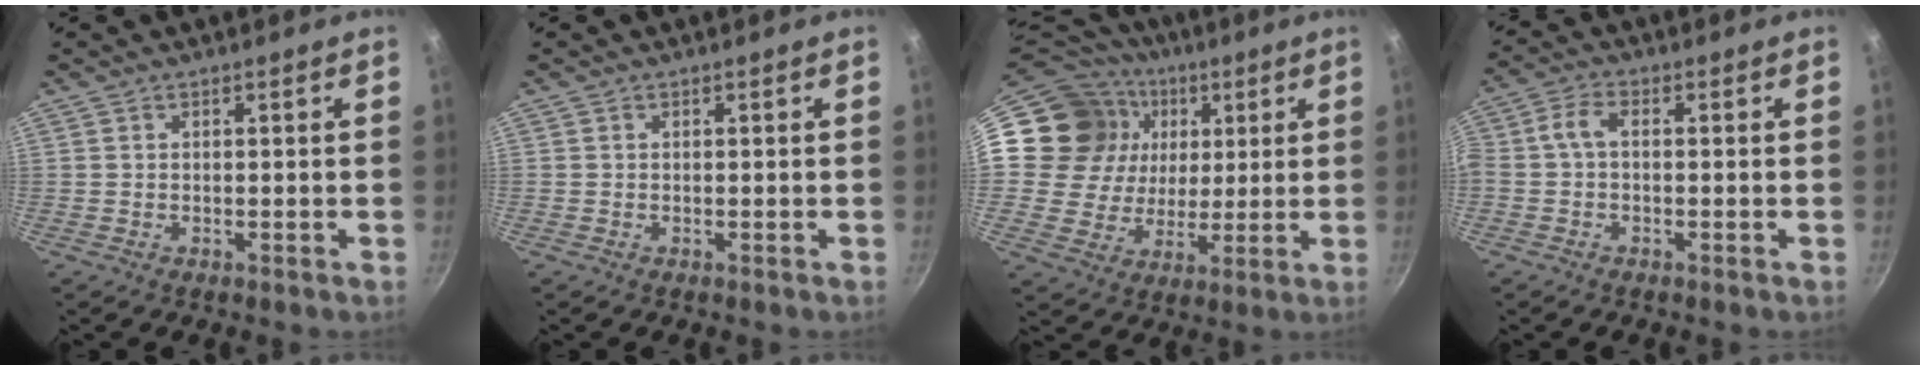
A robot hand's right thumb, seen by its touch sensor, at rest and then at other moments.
{"total": 0.0}
{"total": 20.7, "force": [5.2, 18.1, 8.7], "torque": [-0.153, 0.015, 0.091]}
{"total": 4.0, "force": [-0.3, 2.4, 3.2], "torque": [-0.074, 0.020, -0.017]}